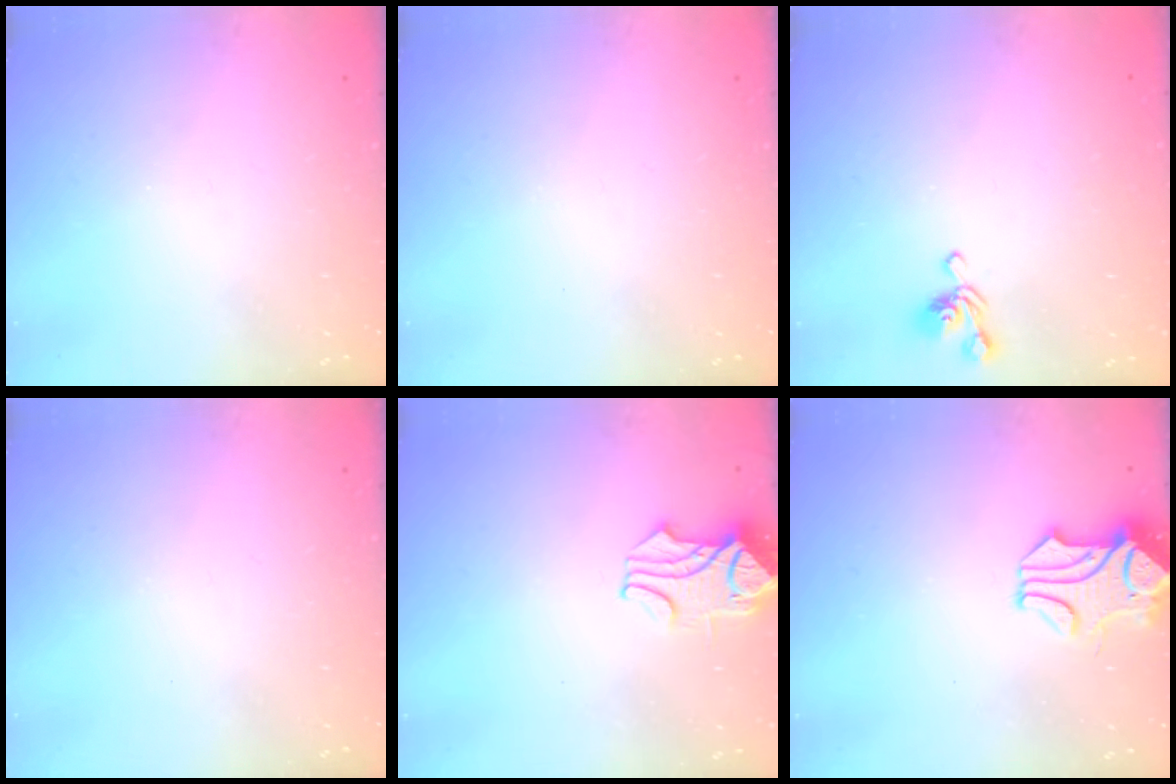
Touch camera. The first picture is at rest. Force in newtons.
{"total": 0.0}
{"total": 3.2, "press": 3.2, "slide": 0.3}
{"total": 0.0}
{"total": 1.2, "press": 0.0, "slide": 1.2}
{"total": 0.9, "press": 0.2, "slide": 0.9}